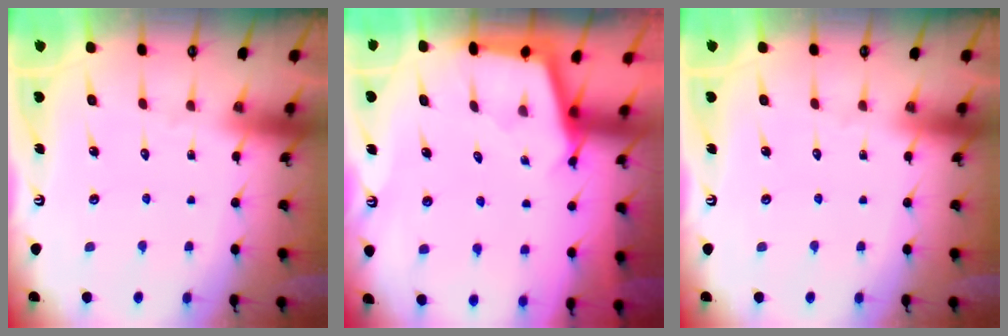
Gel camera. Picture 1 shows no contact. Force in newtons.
{"total": 2.2, "press": 2.2, "slide": 0.2}
{"total": 0.0}